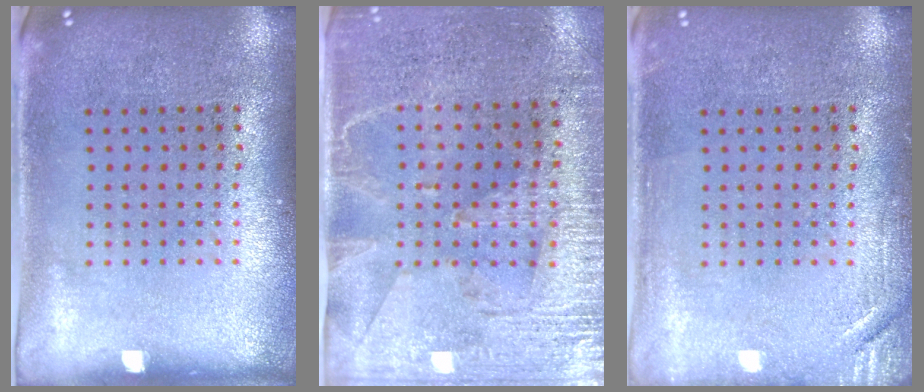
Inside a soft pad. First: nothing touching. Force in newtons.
{"total": 3.0, "press": 2.7, "slide": 1.3}
{"total": 1.7, "press": 1.7, "slide": 0.2}